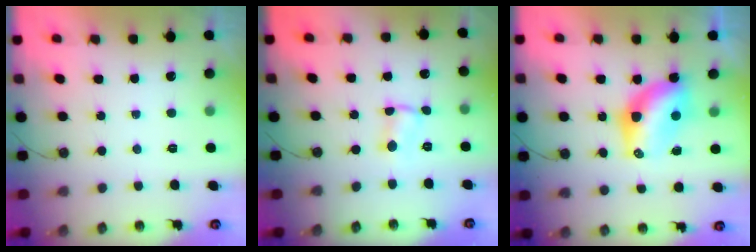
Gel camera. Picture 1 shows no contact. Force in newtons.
{"total": 1.4, "press": 1.3, "slide": 0.4}
{"total": 8.2, "press": 8.2, "slide": 0.9}